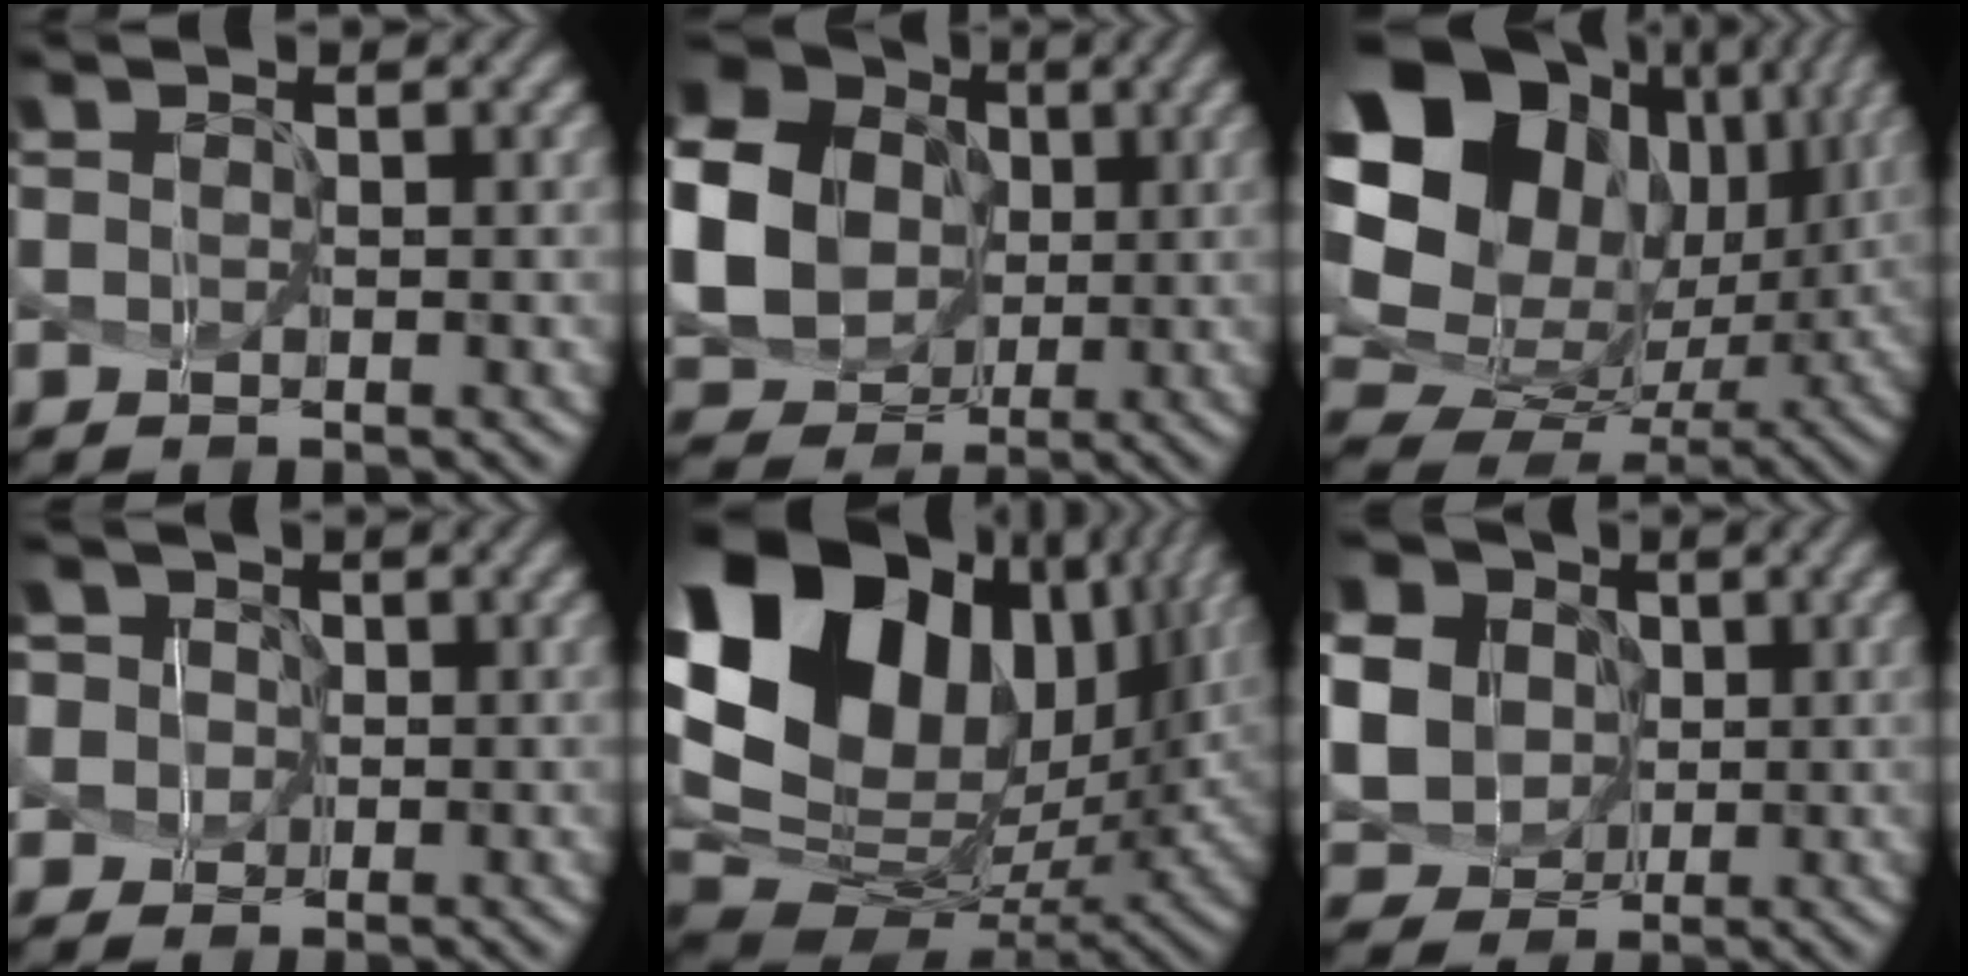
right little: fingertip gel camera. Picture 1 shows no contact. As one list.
[{"total": 18.6, "force": [2.5, 17.0, 7.0], "torque": [-0.216, 0.014, 0.009]}, {"total": 21.3, "force": [6.2, 16.7, 11.6], "torque": [-0.280, 0.029, 0.127]}, {"total": 7.2, "force": [1.9, 6.3, 3.1], "torque": [-0.062, 0.041, -0.007]}, {"total": 19.9, "force": [7.0, 12.9, 13.5], "torque": [-0.319, 0.029, 0.143]}, {"total": 13.3, "force": [1.8, 12.1, 5.3], "torque": [-0.195, 0.018, 0.017]}]